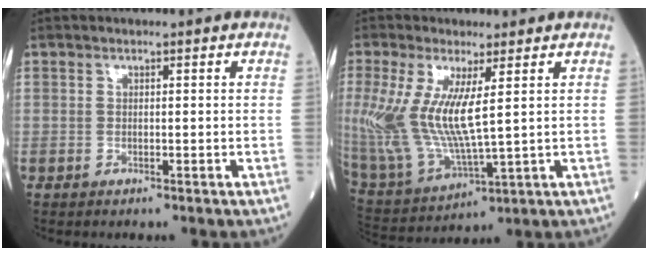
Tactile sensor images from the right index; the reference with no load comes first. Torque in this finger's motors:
{"motor_torque": [1.83, 0.31, 0.82, 0.21]}